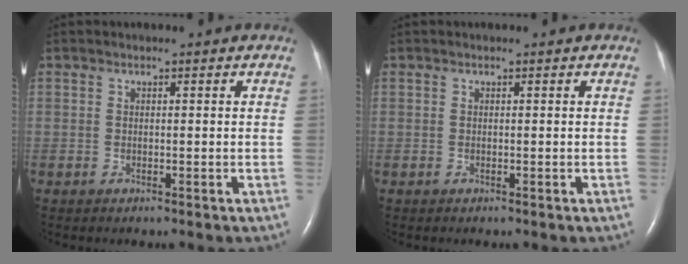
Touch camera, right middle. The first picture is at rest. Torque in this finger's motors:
{"motor_torque": [-0.10, 0.10, -0.04, -0.01]}